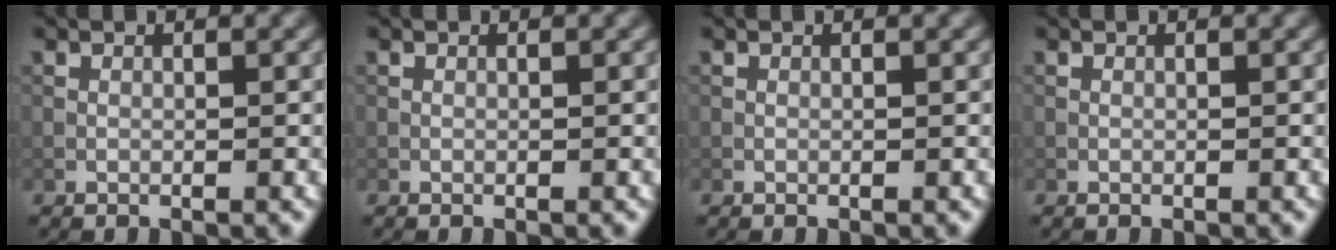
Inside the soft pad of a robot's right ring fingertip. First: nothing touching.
{"total": 0.0}
{"total": 0.0}
{"total": 0.0}